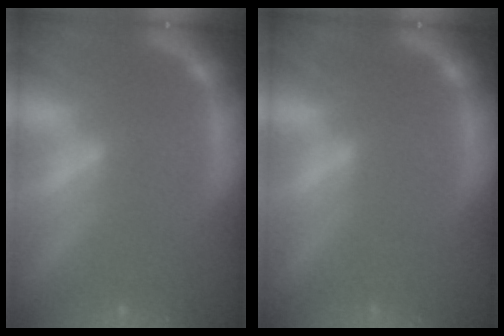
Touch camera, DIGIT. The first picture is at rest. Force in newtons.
{"total": 0.0}